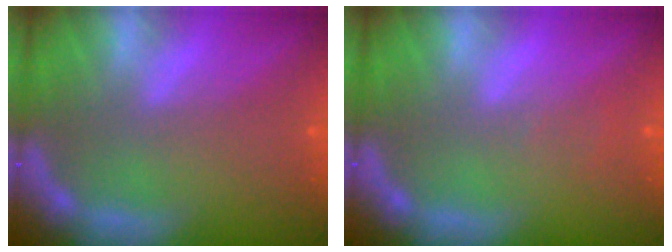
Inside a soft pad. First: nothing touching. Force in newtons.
{"total": 0.9}